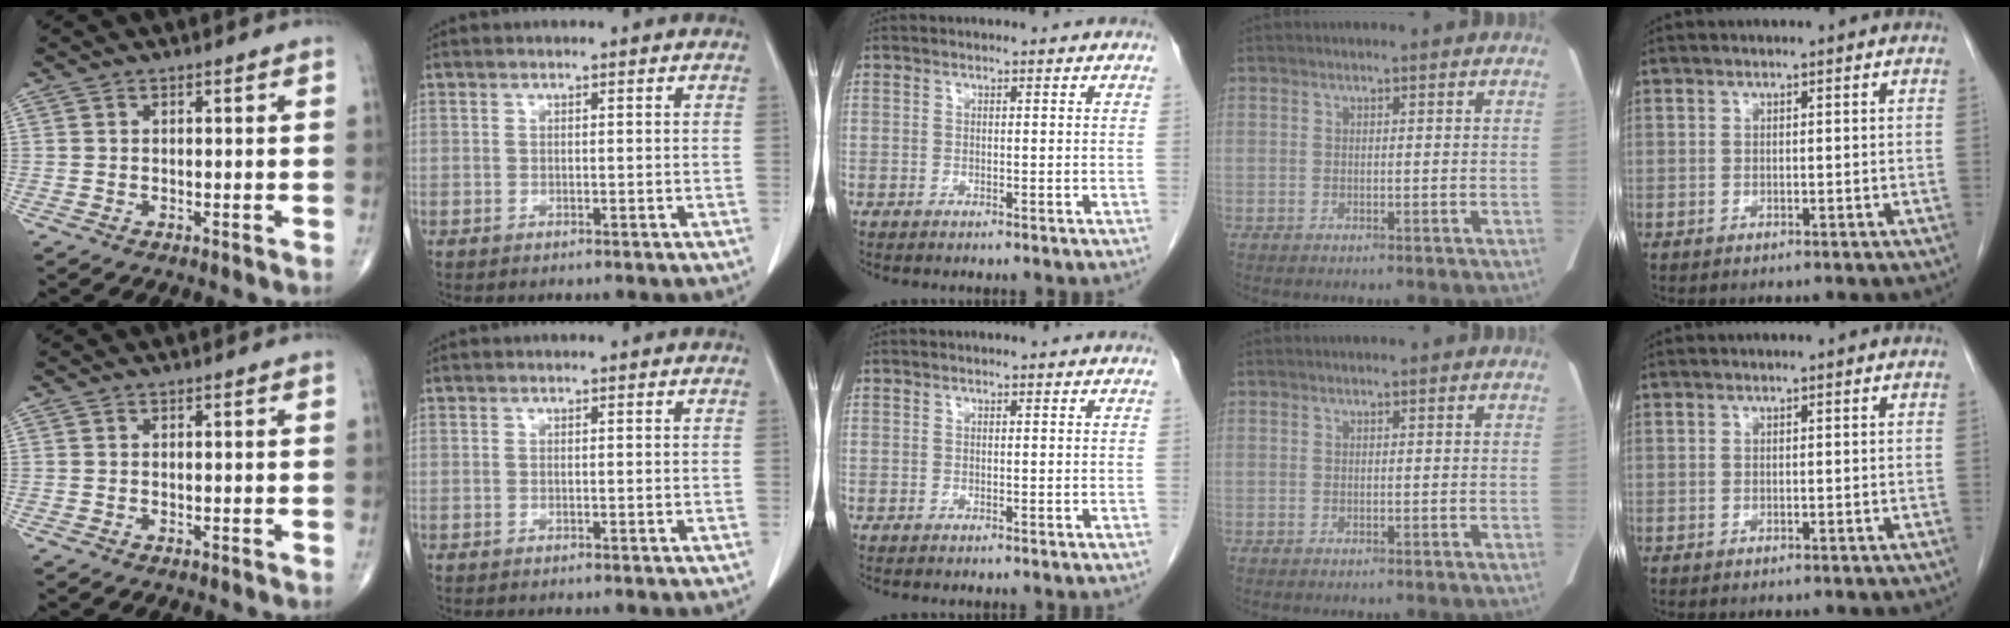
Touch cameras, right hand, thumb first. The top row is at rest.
{}